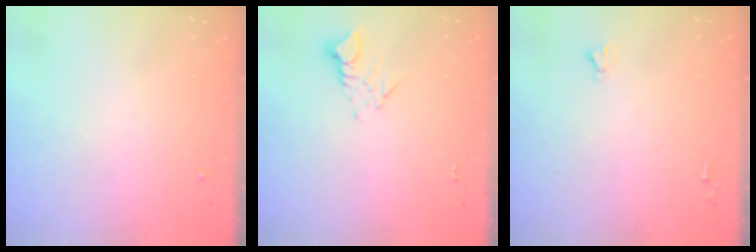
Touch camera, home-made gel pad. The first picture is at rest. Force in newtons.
{"total": 3.7, "press": 3.7, "slide": 0.2}
{"total": 2.0, "press": 2.0, "slide": 0.2}